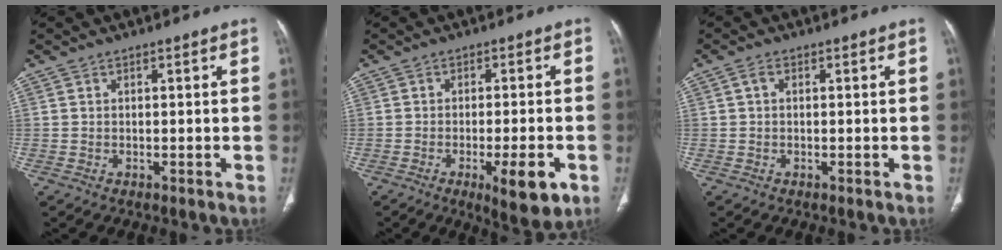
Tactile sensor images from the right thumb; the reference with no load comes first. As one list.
[{"total": 8.9, "force": [-3.6, 2.2, 7.9], "torque": [-0.111, -0.003, -0.046]}, {"total": 1.1, "force": [0.1, 0.7, 0.8], "torque": [-0.013, 0.005, -0.001]}]